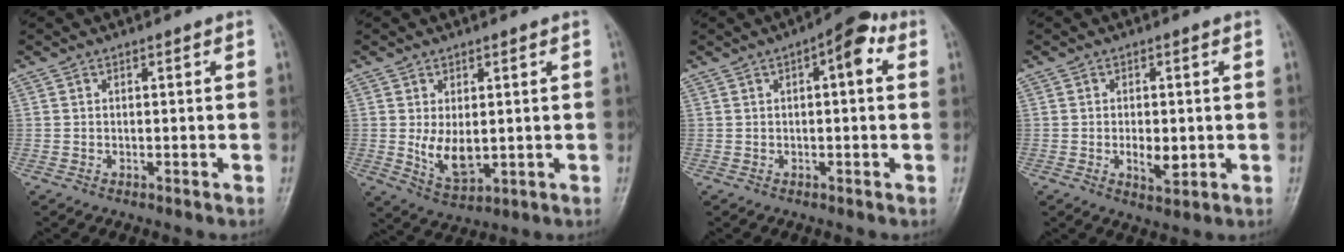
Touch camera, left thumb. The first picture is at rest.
{"total": 6.7, "force": [0.2, 3.9, 5.5], "torque": [-0.086, -0.019, 0.017]}
{"total": 6.6, "force": [2.0, 2.6, 5.7], "torque": [-0.066, 0.016, 0.017]}
{"total": 4.8, "force": [-0.6, 2.5, 4.0], "torque": [-0.056, -0.007, -0.007]}